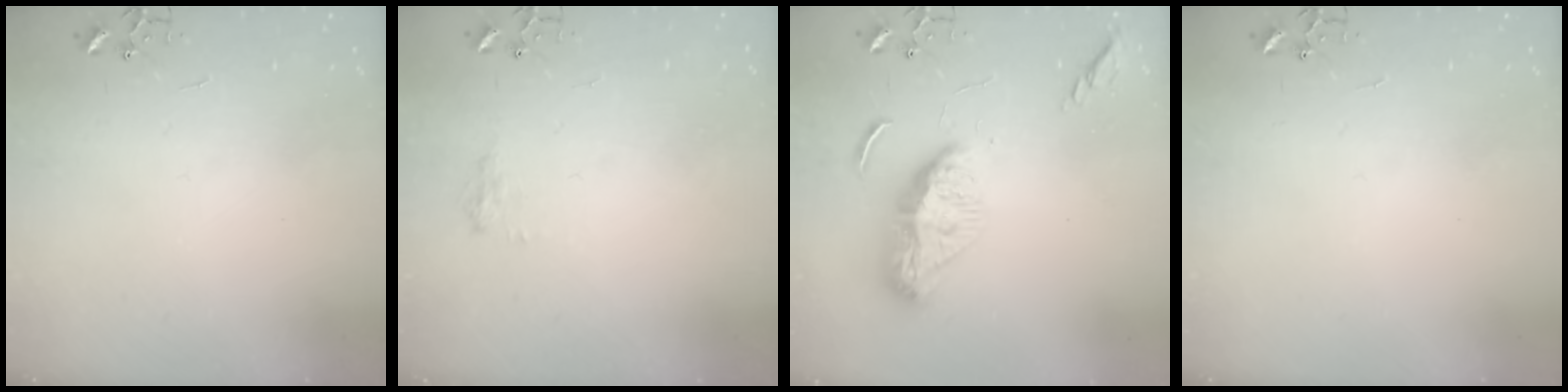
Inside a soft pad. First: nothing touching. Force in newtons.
{"total": 7.8, "press": 7.8, "slide": 0.7}
{"total": 13.7, "press": 13.6, "slide": 1.2}
{"total": 0.0}